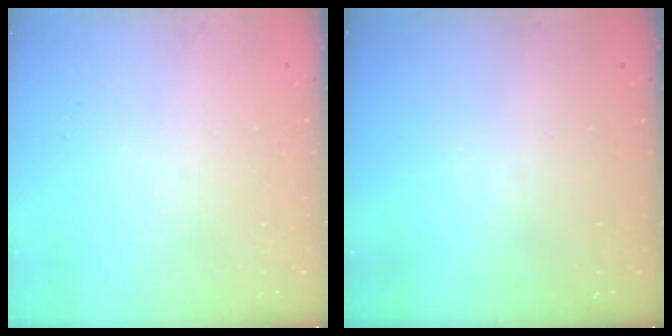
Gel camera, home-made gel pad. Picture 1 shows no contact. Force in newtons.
{"total": 0.0}